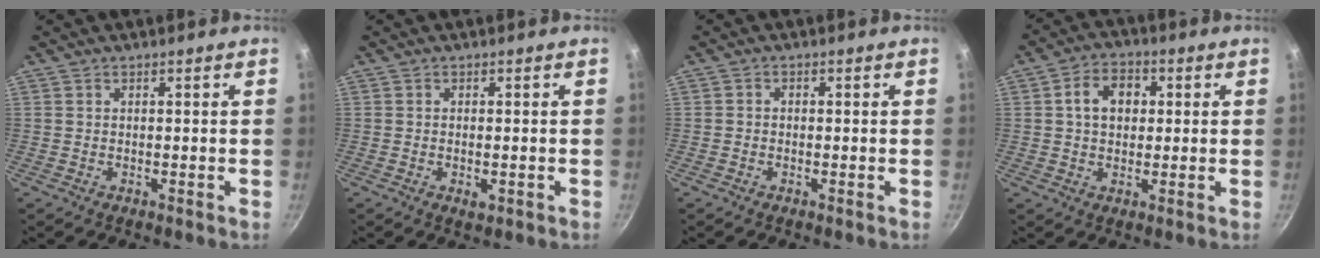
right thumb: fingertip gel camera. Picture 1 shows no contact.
{"total": 1.9, "force": [-0.6, 1.0, 1.5], "torque": [-0.028, -0.003, -0.006]}
{"total": 0.8, "force": [-0.5, 0.6, 0.4], "torque": [-0.008, 0.005, -0.011]}
{"total": 7.3, "force": [1.3, 5.5, 4.6], "torque": [-0.052, 0.012, 0.011]}